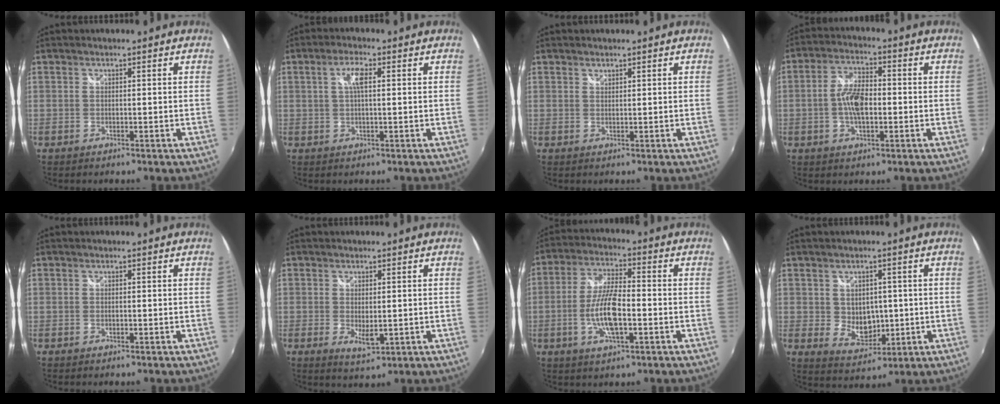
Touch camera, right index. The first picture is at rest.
{"total": 3.6, "force": [0.8, 1.0, 3.3], "torque": [-0.064, 0.006, 0.014]}
{"total": 0.8, "force": [0.7, 0.2, 0.1], "torque": [-0.001, 0.000, 0.013]}
{"total": 7.3, "force": [-1.1, 3.5, 6.3], "torque": [-0.120, 0.008, -0.021]}
{"total": 0.0}
{"total": 3.6, "force": [-0.3, 1.7, 3.2], "torque": [-0.052, -0.011, -0.001]}
{"total": 10.3, "force": [-2.6, 3.2, 9.4], "torque": [-0.191, 0.000, -0.050]}
{"total": 6.4, "force": [0.3, 5.3, 3.6], "torque": [-0.062, -0.004, 0.018]}